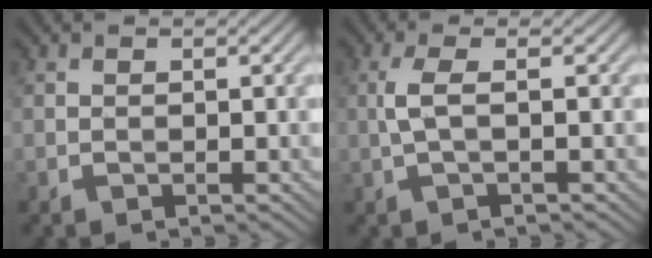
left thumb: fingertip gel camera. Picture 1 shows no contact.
{"total": 2.8, "force": [0.1, 0.6, 2.7], "torque": [-0.059, 0.008, -0.001]}